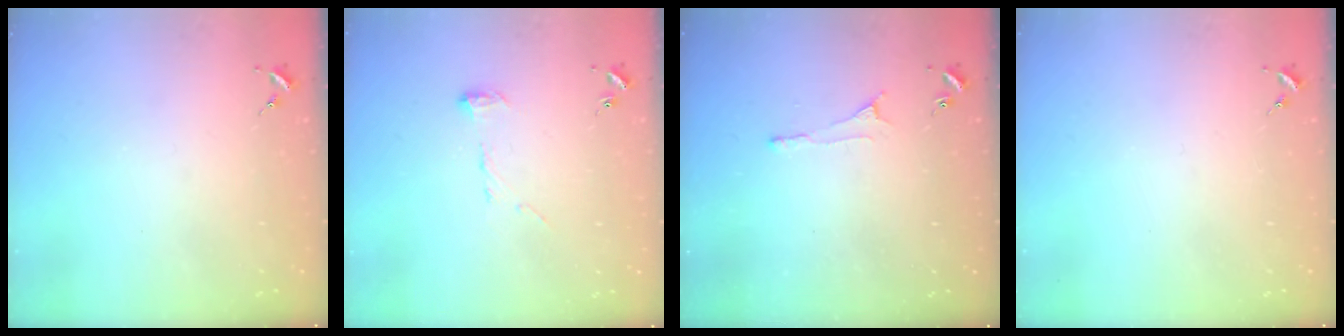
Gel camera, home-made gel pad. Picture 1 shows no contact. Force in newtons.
{"total": 7.1, "press": 7.1, "slide": 0.2}
{"total": 4.1, "press": 4.1, "slide": 0.6}
{"total": 0.0}